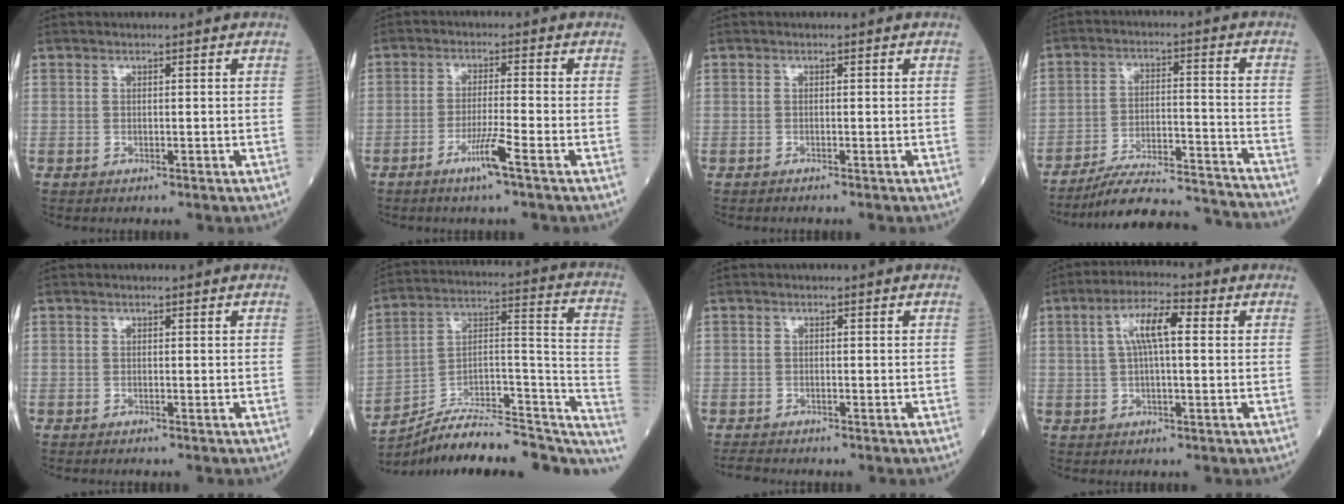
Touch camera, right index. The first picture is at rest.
{"total": 4.8, "force": [-2.8, -0.8, 3.8], "torque": [-0.075, -0.008, -0.056]}
{"total": 1.3, "force": [-1.2, -0.1, 0.5], "torque": [-0.010, -0.001, -0.014]}
{"total": 18.1, "force": [-17.4, 1.2, 4.9], "torque": [-0.079, 0.009, -0.253]}
{"total": 0.7, "force": [-0.6, 0.0, 0.3], "torque": [-0.007, -0.003, -0.009]}
{"total": 23.4, "force": [-19.5, 6.5, 11.1], "torque": [-0.120, 0.058, -0.290]}
{"total": 1.6, "force": [-1.5, 0.5, 0.1], "torque": [-0.009, -0.006, -0.026]}
{"total": 6.7, "force": [1.3, 1.4, 6.4], "torque": [-0.125, 0.022, 0.023]}